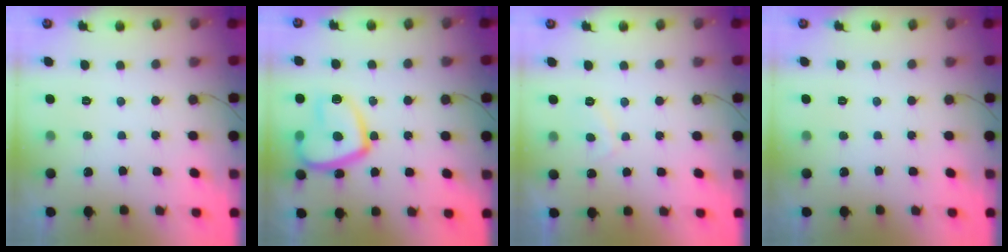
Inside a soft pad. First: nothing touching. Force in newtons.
{"total": 16.7, "press": 16.6, "slide": 2.0}
{"total": 2.5, "press": 2.3, "slide": 0.8}
{"total": 0.0}